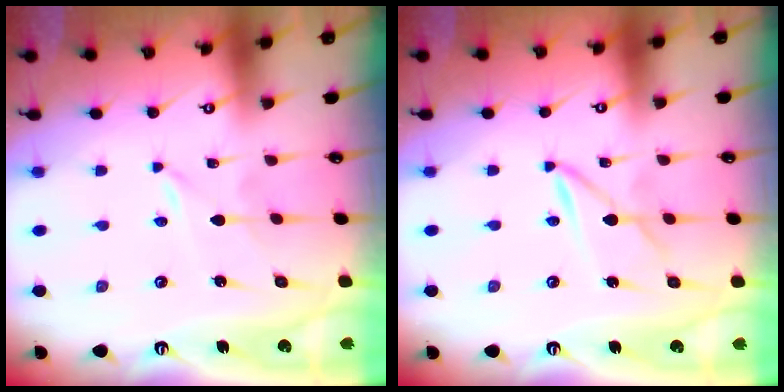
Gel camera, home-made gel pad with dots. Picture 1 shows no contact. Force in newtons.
{"total": 2.5, "press": 2.5, "slide": 0.3}